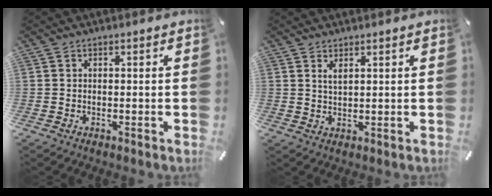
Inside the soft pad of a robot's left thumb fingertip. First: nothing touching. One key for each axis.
{"total": 2.1, "fx": 1.4, "fy": 0.6, "fz": 1.4, "tx": -0.030, "ty": -0.001, "tz": 0.025}